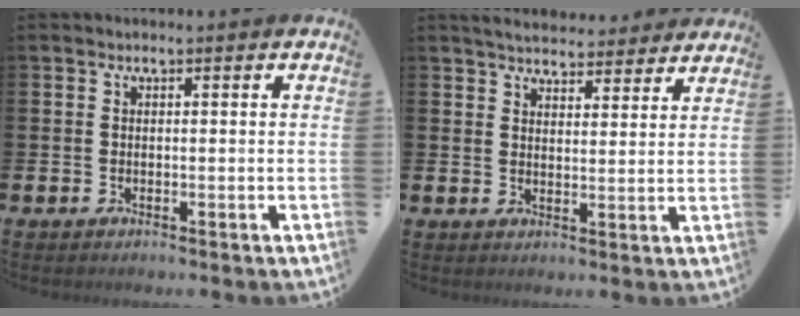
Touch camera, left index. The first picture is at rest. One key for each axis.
{"total": 4.4, "fx": 4.4, "fy": 0.8, "fz": 0.3, "tx": -0.018, "ty": -0.026, "tz": 0.077}